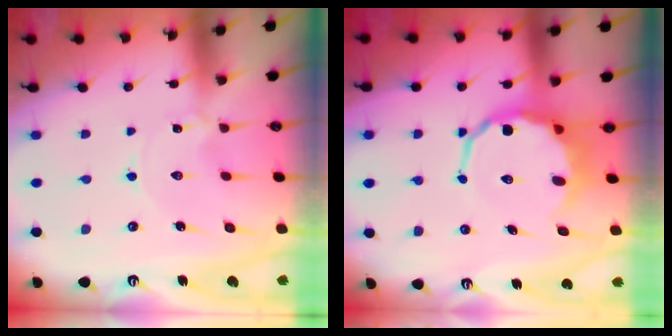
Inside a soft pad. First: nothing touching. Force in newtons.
{"total": 8.7, "press": 8.4, "slide": 2.5}